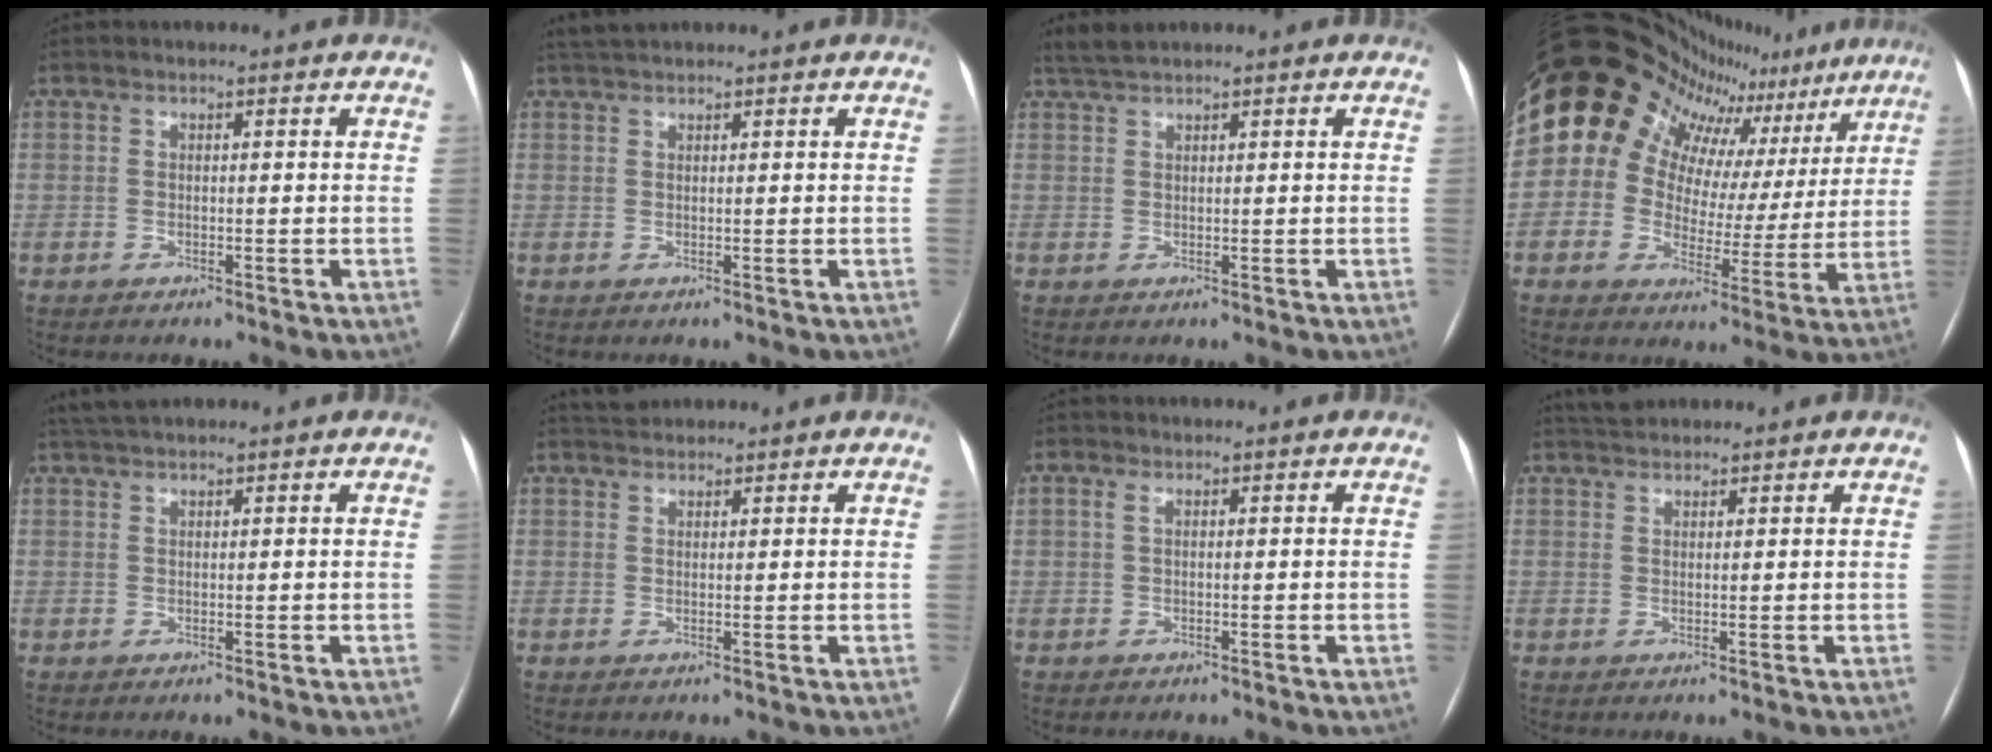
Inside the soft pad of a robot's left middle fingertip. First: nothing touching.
{"total": 2.8, "force": [2.5, 0.5, 1.2], "torque": [-0.028, 0.022, 0.050]}
{"total": 2.6, "force": [2.4, 0.2, 1.1], "torque": [-0.028, 0.016, 0.050]}
{"total": 23.4, "force": [14.3, 15.3, 10.4], "torque": [-0.181, 0.089, 0.180]}
{"total": 3.3, "force": [2.9, 0.3, 1.6], "torque": [-0.035, 0.026, 0.058]}
{"total": 2.7, "force": [2.5, 0.8, 0.4], "torque": [-0.010, 0.024, 0.045]}
{"total": 1.0, "force": [0.3, 0.5, 0.8], "torque": [-0.024, 0.011, 0.006]}
{"total": 3.1, "force": [2.9, 0.9, 0.7], "torque": [-0.016, 0.025, 0.052]}